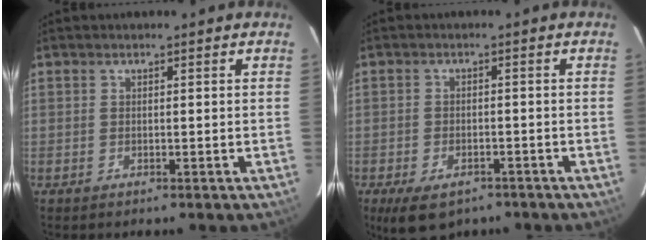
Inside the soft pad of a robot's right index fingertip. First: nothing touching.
{"total": 7.9, "force": [-5.3, 4.1, 4.2], "torque": [-0.092, -0.017, -0.079]}